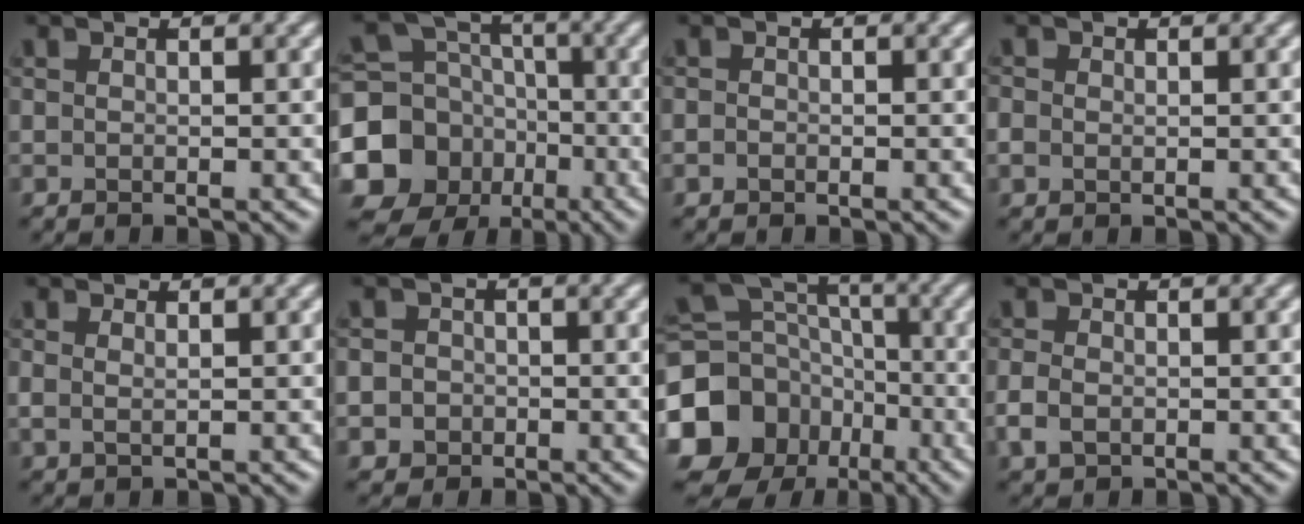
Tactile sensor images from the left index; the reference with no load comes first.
{"total": 11.7, "force": [-4.3, 10.2, 3.7], "torque": [-0.091, -0.031, -0.105]}
{"total": 0.6, "force": [-0.5, 0.2, -0.1], "torque": [0.005, -0.007, -0.011]}
{"total": 0.7, "force": [-0.3, 0.7, 0.1], "torque": [0.000, -0.006, -0.004]}
{"total": 0.8, "force": [0.2, 0.3, 0.7], "torque": [-0.012, -0.009, 0.011]}
{"total": 3.0, "force": [-1.2, 2.7, 0.5], "torque": [0.011, -0.002, -0.033]}
{"total": 14.1, "force": [-6.7, 11.4, 4.9], "torque": [-0.139, -0.027, -0.130]}
{"total": 2.0, "force": [-0.9, 1.4, 1.2], "torque": [-0.024, -0.009, -0.019]}